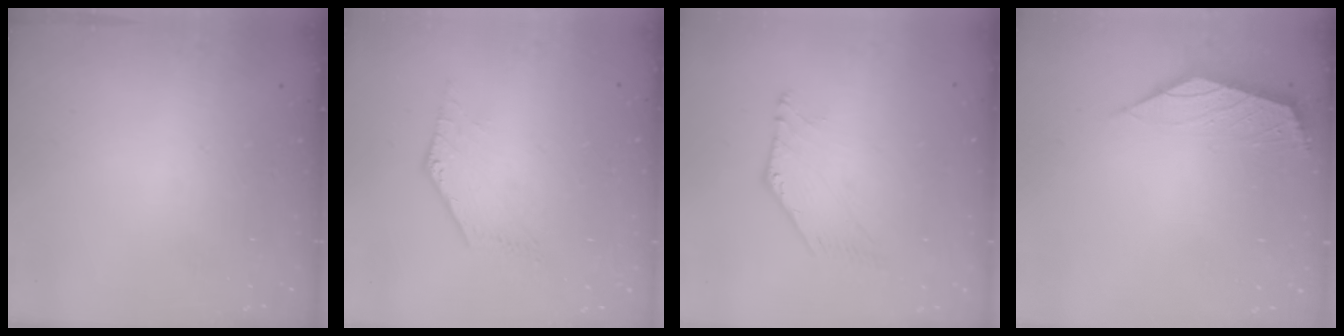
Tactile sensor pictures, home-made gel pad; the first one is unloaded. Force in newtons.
{"total": 1.5, "press": 1.5, "slide": 0.3}
{"total": 0.8, "press": 0.7, "slide": 0.2}
{"total": 2.3, "press": 2.3, "slide": 0.6}